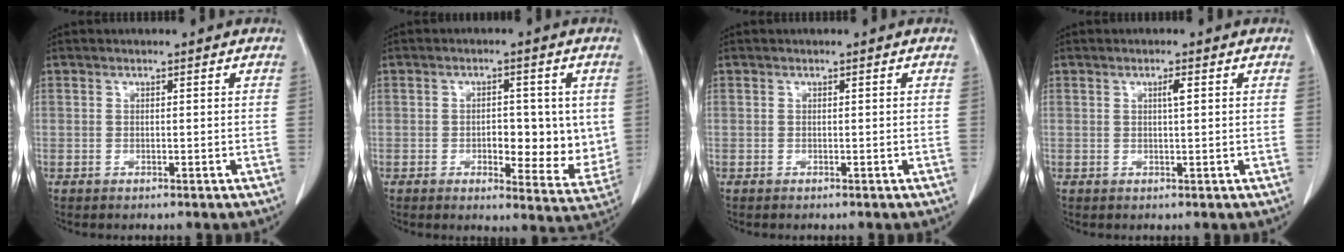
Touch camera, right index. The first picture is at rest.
{"total": 9.5, "force": [-0.1, 4.5, 8.4], "torque": [-0.095, -0.010, 0.007]}
{"total": 0.0}
{"total": 1.3, "force": [0.4, 0.1, 1.3], "torque": [-0.024, 0.002, 0.007]}